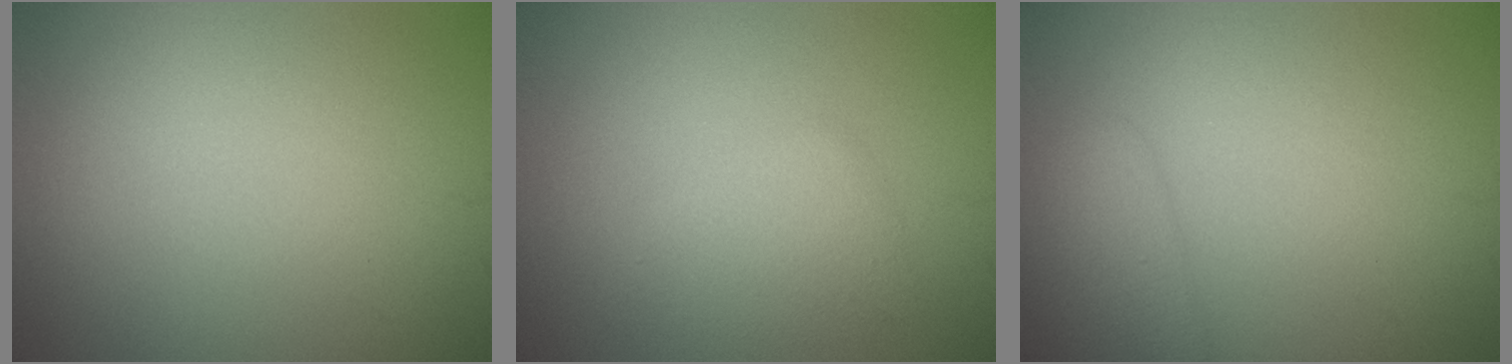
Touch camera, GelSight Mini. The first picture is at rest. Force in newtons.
{"total": 2.3, "press": 2.3, "slide": 0.1}
{"total": 2.7, "press": 2.7, "slide": 0.2}